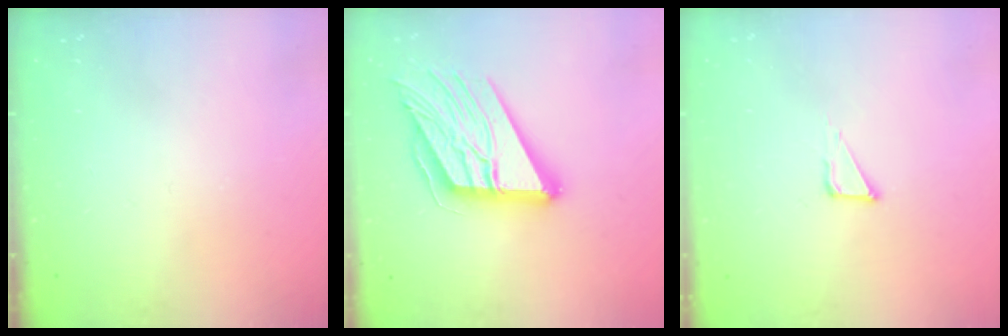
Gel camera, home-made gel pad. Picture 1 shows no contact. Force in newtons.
{"total": 18.9, "press": 18.8, "slide": 2.2}
{"total": 2.3, "press": 2.3, "slide": 0.1}